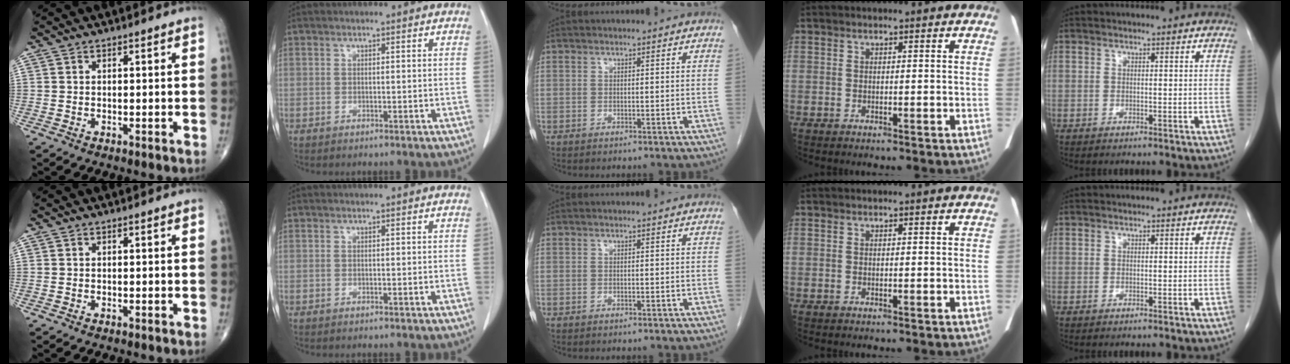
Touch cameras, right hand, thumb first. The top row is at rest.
{}